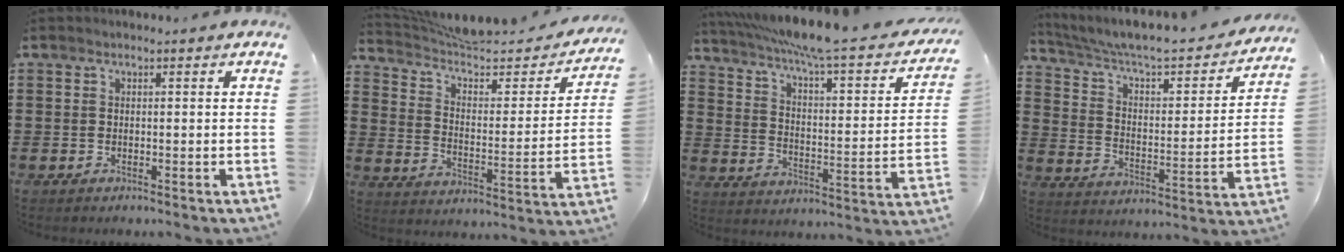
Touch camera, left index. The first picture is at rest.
{"total": 5.9, "force": [5.0, 1.5, 2.6], "torque": [-0.079, -0.036, 0.081]}
{"total": 7.0, "force": [5.4, -0.4, 4.5], "torque": [-0.109, -0.047, 0.086]}
{"total": 5.7, "force": [4.8, 1.2, 2.8], "torque": [-0.080, -0.043, 0.075]}